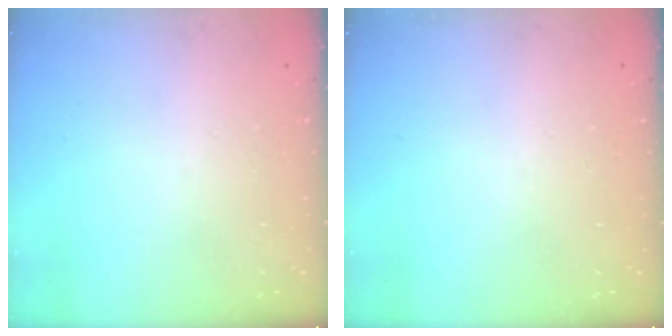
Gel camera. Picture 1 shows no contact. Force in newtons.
{"total": 0.0}